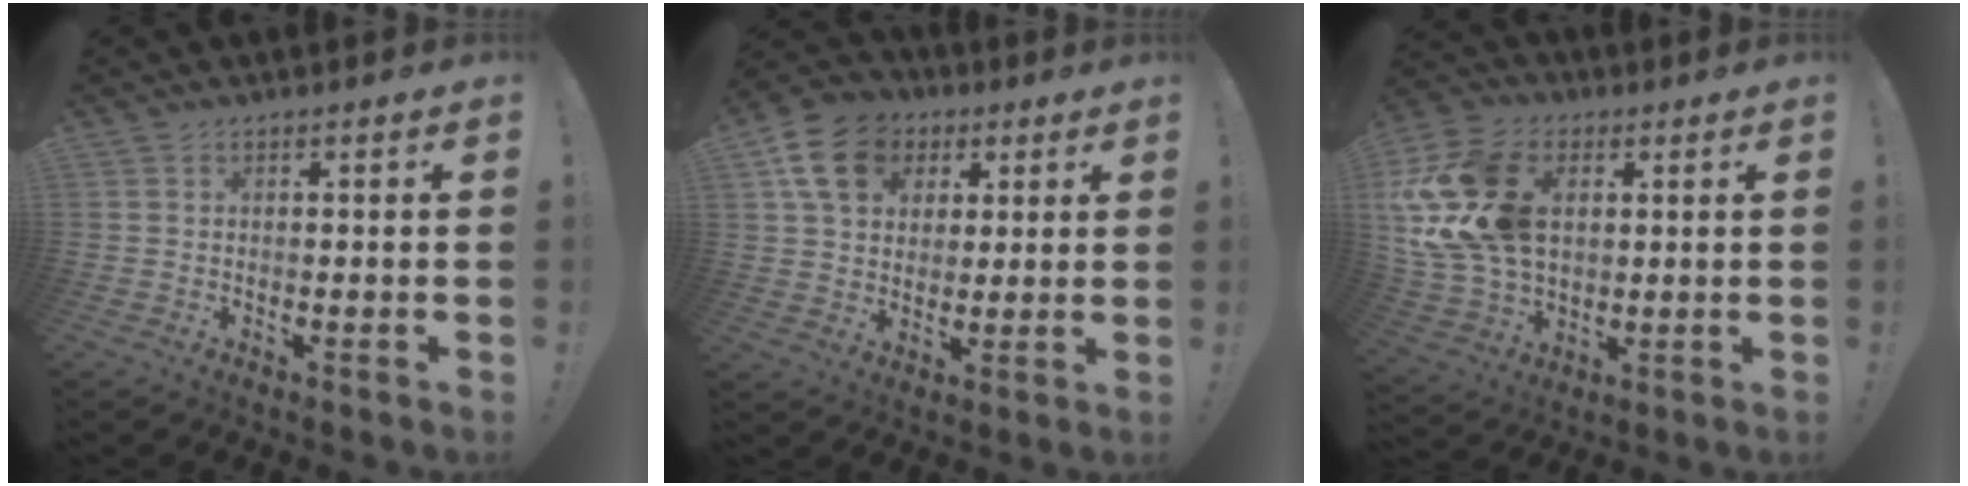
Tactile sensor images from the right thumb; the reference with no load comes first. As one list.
[{"total": 14.1, "force": [5.2, 11.1, 7.0], "torque": [-0.087, -0.016, 0.104]}, {"total": 22.6, "force": [4.9, 16.5, 14.6], "torque": [-0.270, -0.014, 0.100]}]